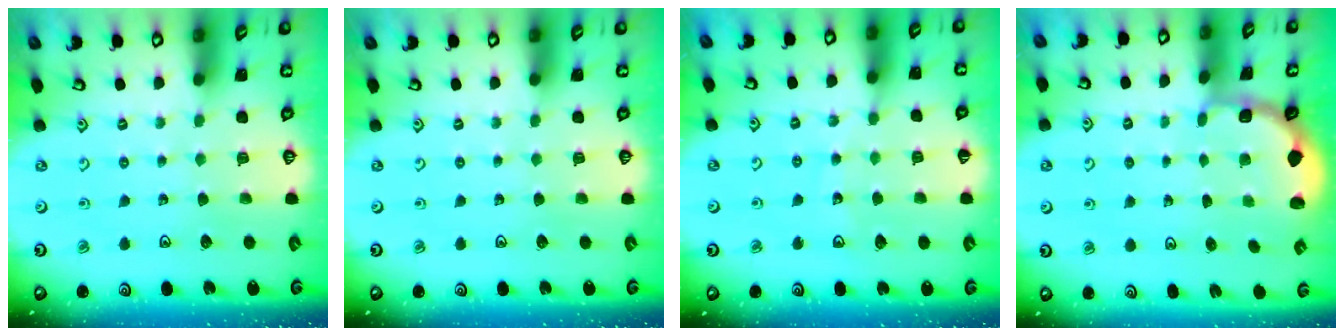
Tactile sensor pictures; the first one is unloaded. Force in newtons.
{"total": 0.0}
{"total": 8.4, "press": 7.7, "slide": 3.2}
{"total": 1.9, "press": 1.8, "slide": 0.7}